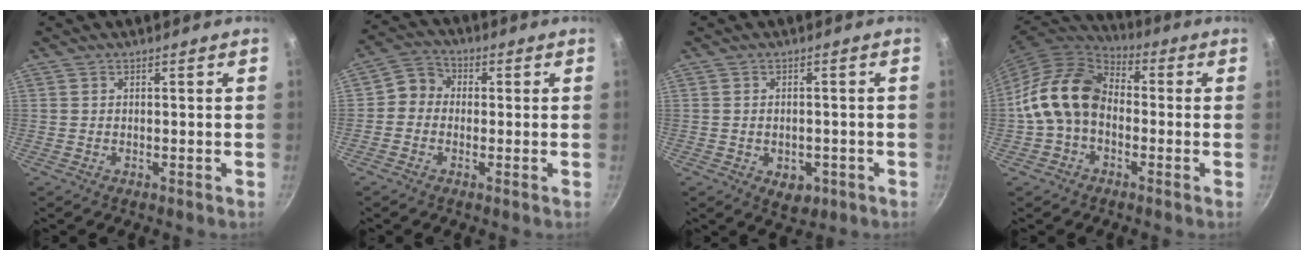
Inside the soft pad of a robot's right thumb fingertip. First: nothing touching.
{"total": 4.8, "force": [-0.4, 4.3, 2.1], "torque": [-0.014, 0.017, -0.029]}
{"total": 4.9, "force": [-1.8, 3.3, 3.1], "torque": [-0.031, 0.008, -0.013]}
{"total": 14.0, "force": [-1.4, 10.2, 9.5], "torque": [-0.147, 0.040, -0.043]}